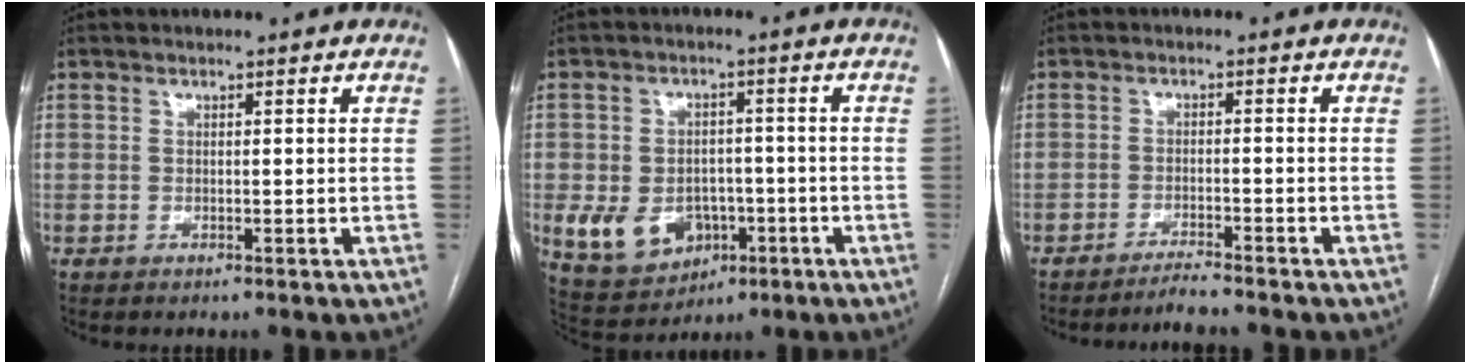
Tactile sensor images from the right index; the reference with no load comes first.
{"total": 10.0, "force": [-2.8, 7.4, 6.0], "torque": [-0.110, 0.012, -0.029]}
{"total": 3.2, "force": [-3.0, -0.7, 0.6], "torque": [-0.013, -0.011, -0.051]}